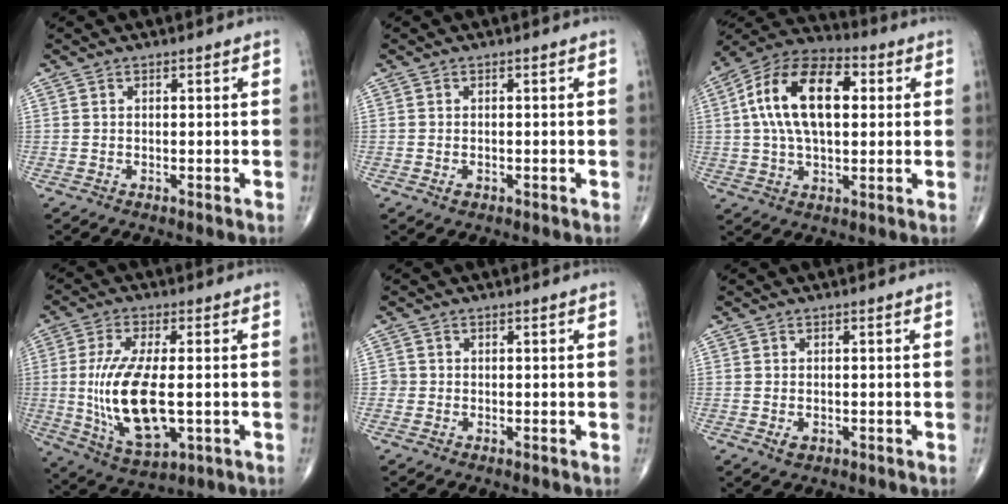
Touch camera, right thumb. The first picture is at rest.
{"total": 1.1, "force": [-0.5, 0.8, 0.7], "torque": [-0.008, 0.002, -0.006]}
{"total": 17.8, "force": [3.1, 9.7, 14.6], "torque": [-0.254, 0.024, 0.047]}
{"total": 15.6, "force": [-1.2, 6.5, 14.1], "torque": [-0.280, -0.014, -0.010]}
{"total": 1.2, "force": [-0.2, 1.1, 0.0], "torque": [0.008, 0.006, -0.006]}
{"total": 1.8, "force": [-0.6, 1.2, 1.2], "torque": [-0.013, 0.000, -0.006]}